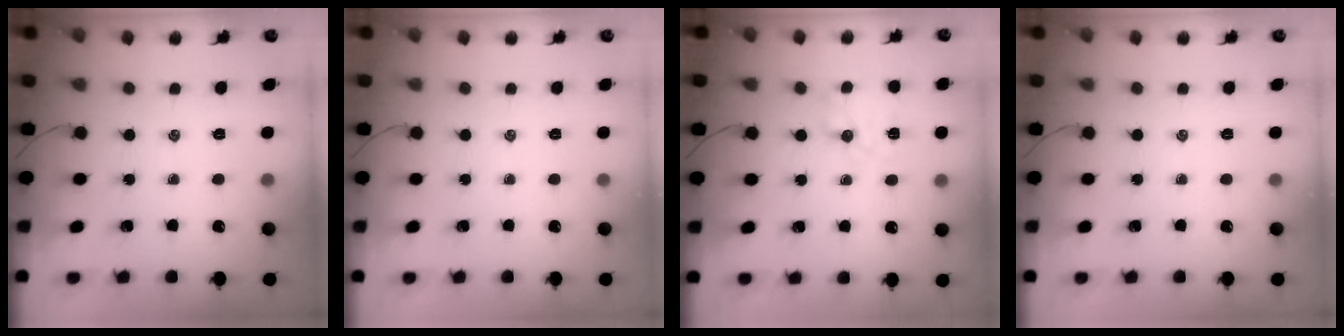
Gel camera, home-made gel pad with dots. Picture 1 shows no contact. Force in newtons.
{"total": 0.0}
{"total": 6.0, "press": 5.9, "slide": 1.0}
{"total": 0.0}